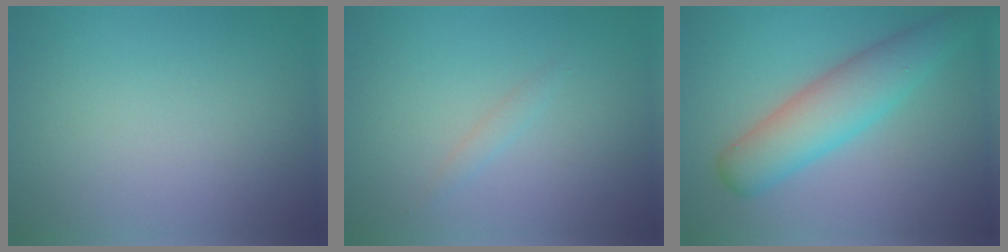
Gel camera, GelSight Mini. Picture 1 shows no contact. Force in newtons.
{"total": 0.7, "press": 0.7, "slide": 0.1}
{"total": 5.2, "press": 5.2, "slide": 0.1}